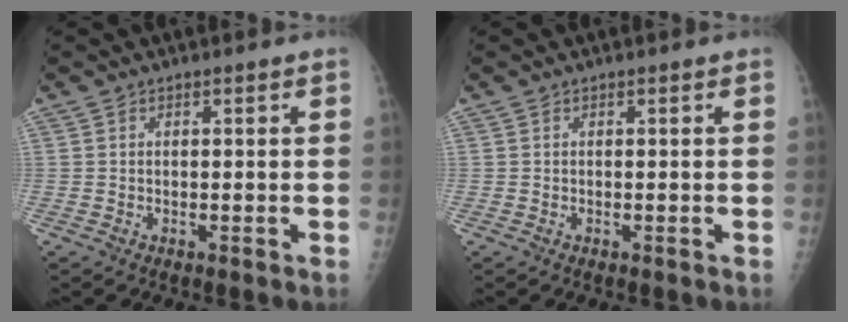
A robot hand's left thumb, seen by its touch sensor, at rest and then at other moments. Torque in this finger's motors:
{"motor_torque": [0.03, -0.02, -0.06, 0.01, 0.01]}